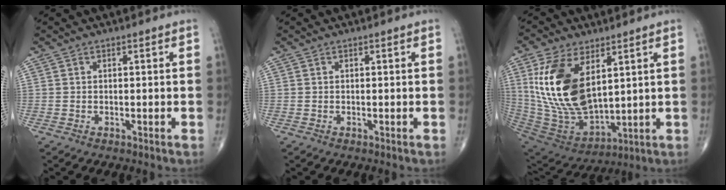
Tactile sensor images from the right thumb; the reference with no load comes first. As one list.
[{"total": 0.0}, {"total": 19.3, "force": [5.5, 10.4, 15.3], "torque": [-0.288, -0.027, 0.121]}]